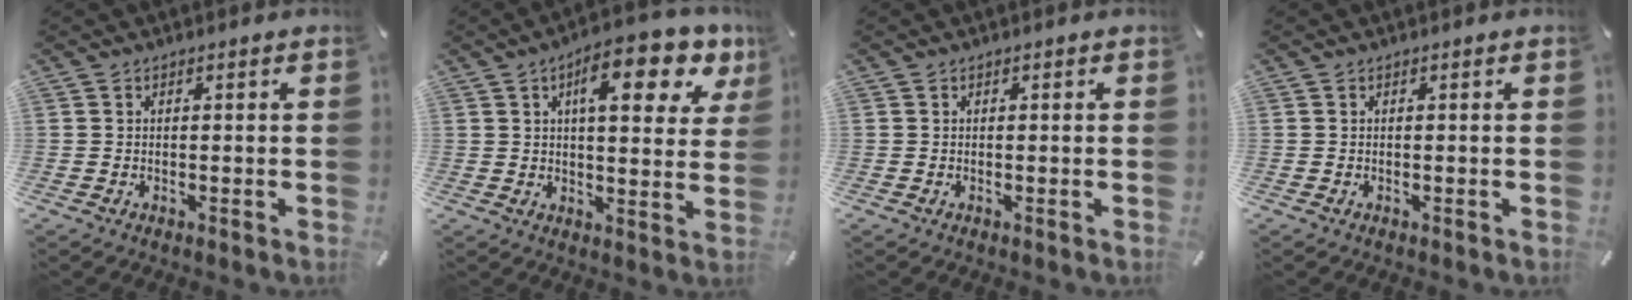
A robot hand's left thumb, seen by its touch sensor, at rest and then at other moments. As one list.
[{"total": 14.4, "force": [7.4, 5.6, 11.0], "torque": [-0.154, -0.031, 0.117]}, {"total": 0.0}, {"total": 0.0}]